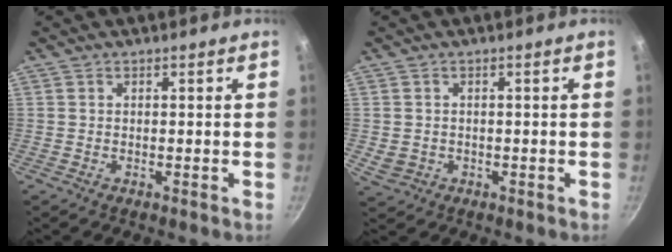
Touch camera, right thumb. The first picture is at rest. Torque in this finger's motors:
{"motor_torque": [-0.63, -0.30, -0.15, -0.05, 0.03]}